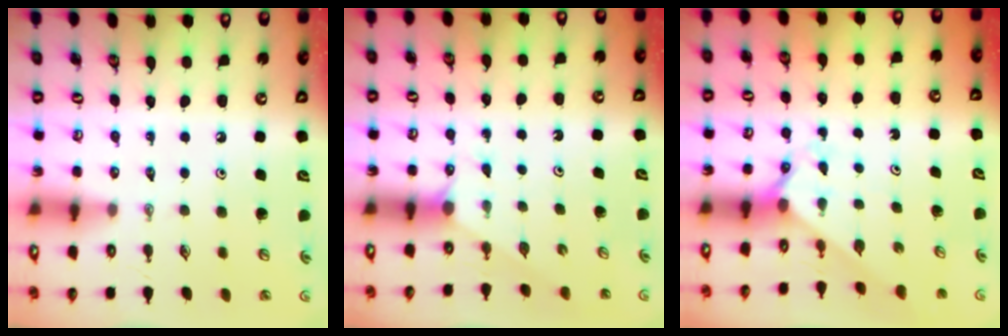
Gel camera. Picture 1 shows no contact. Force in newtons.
{"total": 2.1, "press": 2.1, "slide": 0.3}
{"total": 2.1, "press": 2.1, "slide": 0.2}